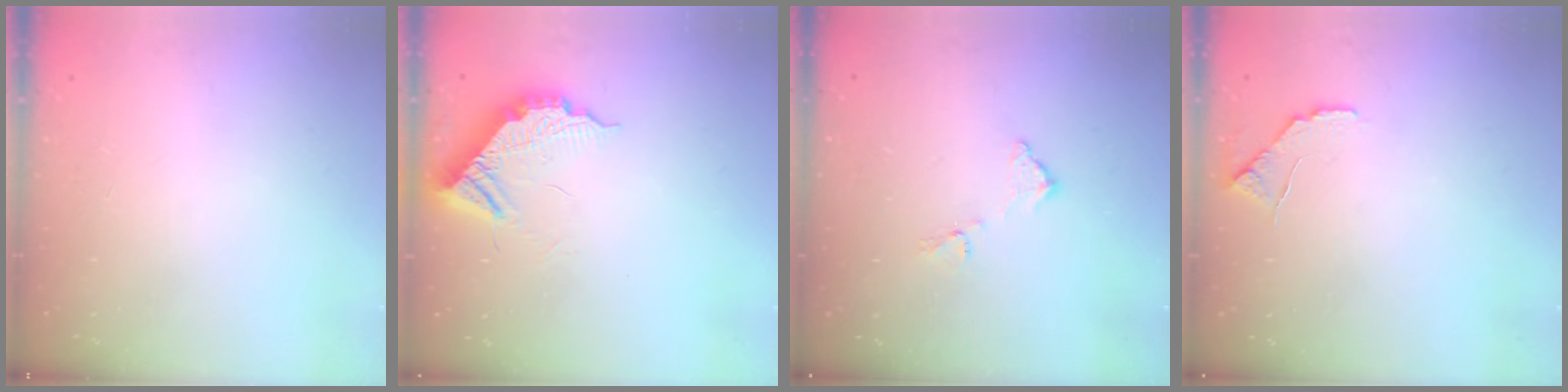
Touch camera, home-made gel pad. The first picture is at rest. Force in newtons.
{"total": 10.5, "press": 10.5, "slide": 0.6}
{"total": 7.5, "press": 7.5, "slide": 0.3}
{"total": 6.4, "press": 6.4, "slide": 0.4}